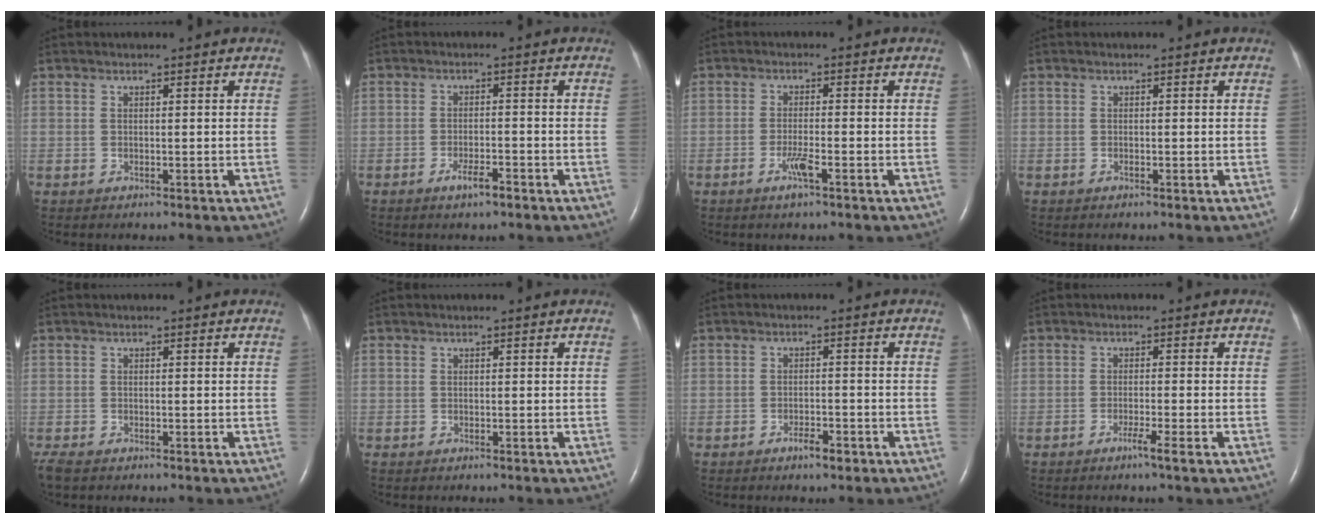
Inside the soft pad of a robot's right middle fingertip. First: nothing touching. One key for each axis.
{"total": 3.0, "fx": -2.0, "fy": 0.5, "fz": 2.1, "tx": -0.040, "ty": 0.000, "tz": -0.035}
{"total": 2.7, "fx": -1.6, "fy": 0.0, "fz": 2.2, "tx": -0.048, "ty": -0.004, "tz": -0.031}
{"total": 0.0}
{"total": 2.5, "fx": -1.9, "fy": 0.9, "fz": 1.3, "tx": -0.036, "ty": -0.009, "tz": -0.033}
{"total": 0.0}
{"total": 2.6, "fx": -1.8, "fy": 0.7, "fz": 1.8, "tx": -0.030, "ty": 0.001, "tz": -0.028}
{"total": 2.4, "fx": -1.4, "fy": -0.5, "fz": 1.9, "tx": -0.034, "ty": -0.004, "tz": -0.027}